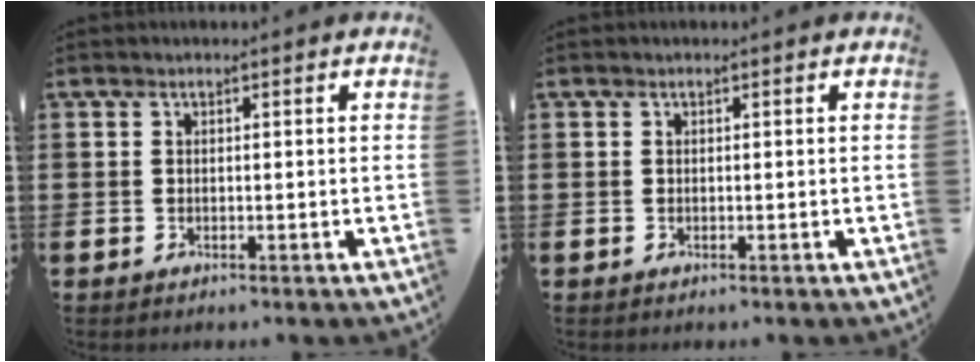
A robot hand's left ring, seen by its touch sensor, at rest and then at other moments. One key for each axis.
{"total": 0.0}